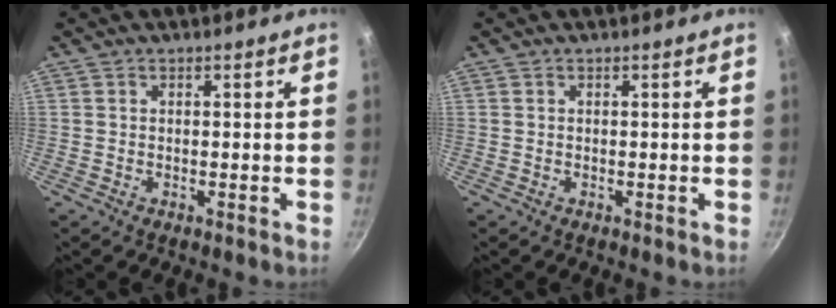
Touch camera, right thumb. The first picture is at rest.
{"total": 0.0}